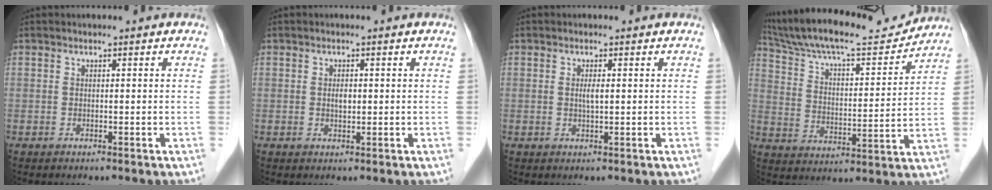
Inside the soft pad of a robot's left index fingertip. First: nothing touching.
{"total": 1.4, "force": [-0.9, 0.6, 0.9], "torque": [-0.014, -0.006, -0.015]}
{"total": 1.4, "force": [-0.8, 0.1, 1.1], "torque": [-0.025, -0.007, -0.015]}
{"total": 18.3, "force": [16.7, 2.7, 7.1], "torque": [-0.131, 0.006, 0.260]}